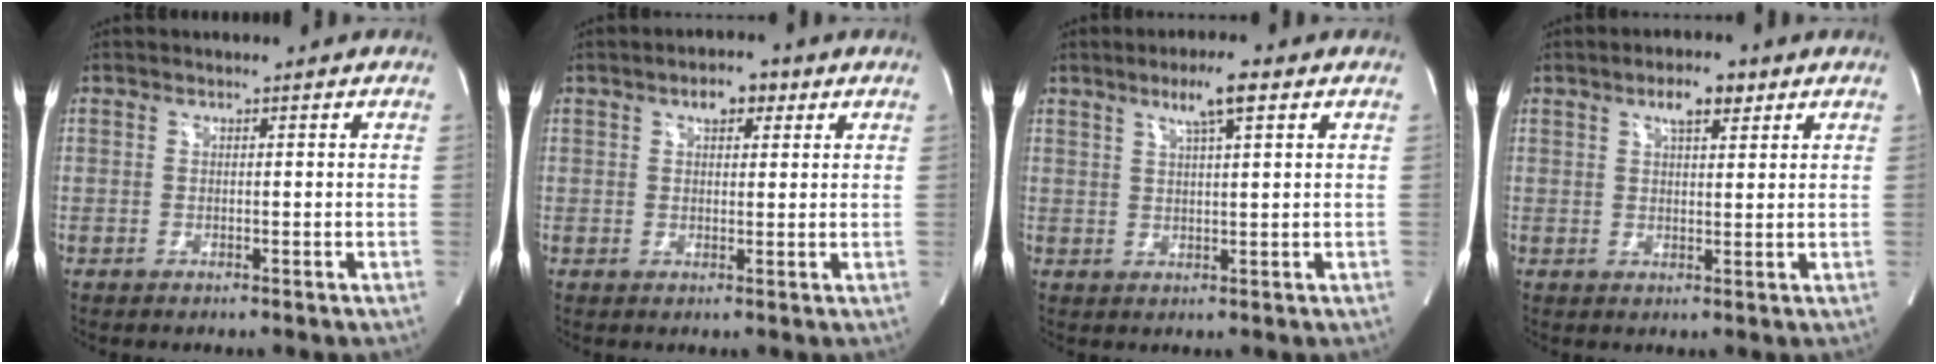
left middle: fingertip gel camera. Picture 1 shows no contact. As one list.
[{"total": 3.8, "force": [2.0, 1.9, 2.7], "torque": [-0.043, 0.016, 0.030]}, {"total": 5.1, "force": [2.8, 0.3, 4.2], "torque": [-0.075, 0.007, 0.048]}, {"total": 4.7, "force": [2.7, 1.5, 3.4], "torque": [-0.062, 0.011, 0.046]}]